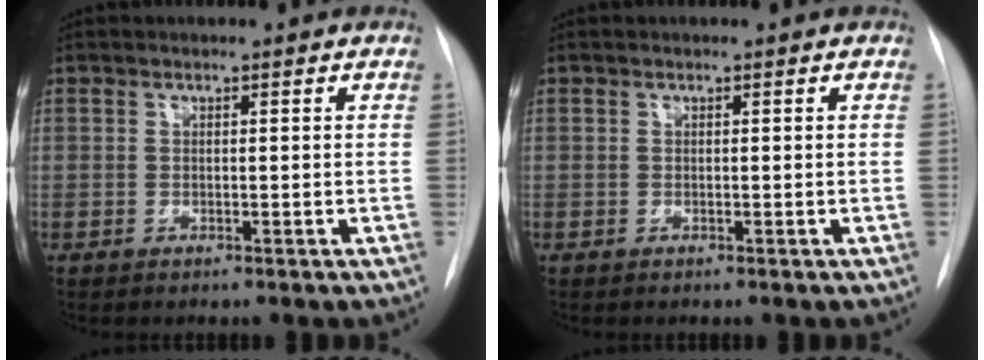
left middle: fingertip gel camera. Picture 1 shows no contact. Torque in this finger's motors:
{"motor_torque": [0.00, 0.00, 0.00, 0.00]}